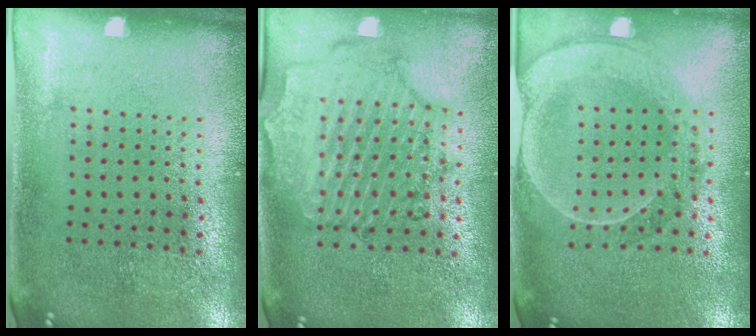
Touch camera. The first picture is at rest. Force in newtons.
{"total": 1.4, "press": 1.4, "slide": 0.2}
{"total": 2.2, "press": 2.1, "slide": 0.9}